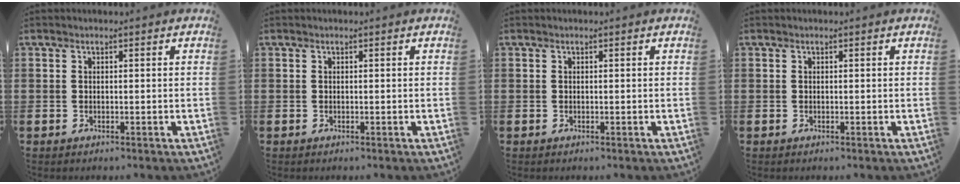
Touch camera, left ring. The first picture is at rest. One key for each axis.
{"total": 0.0}
{"total": 0.0}
{"total": 0.0}